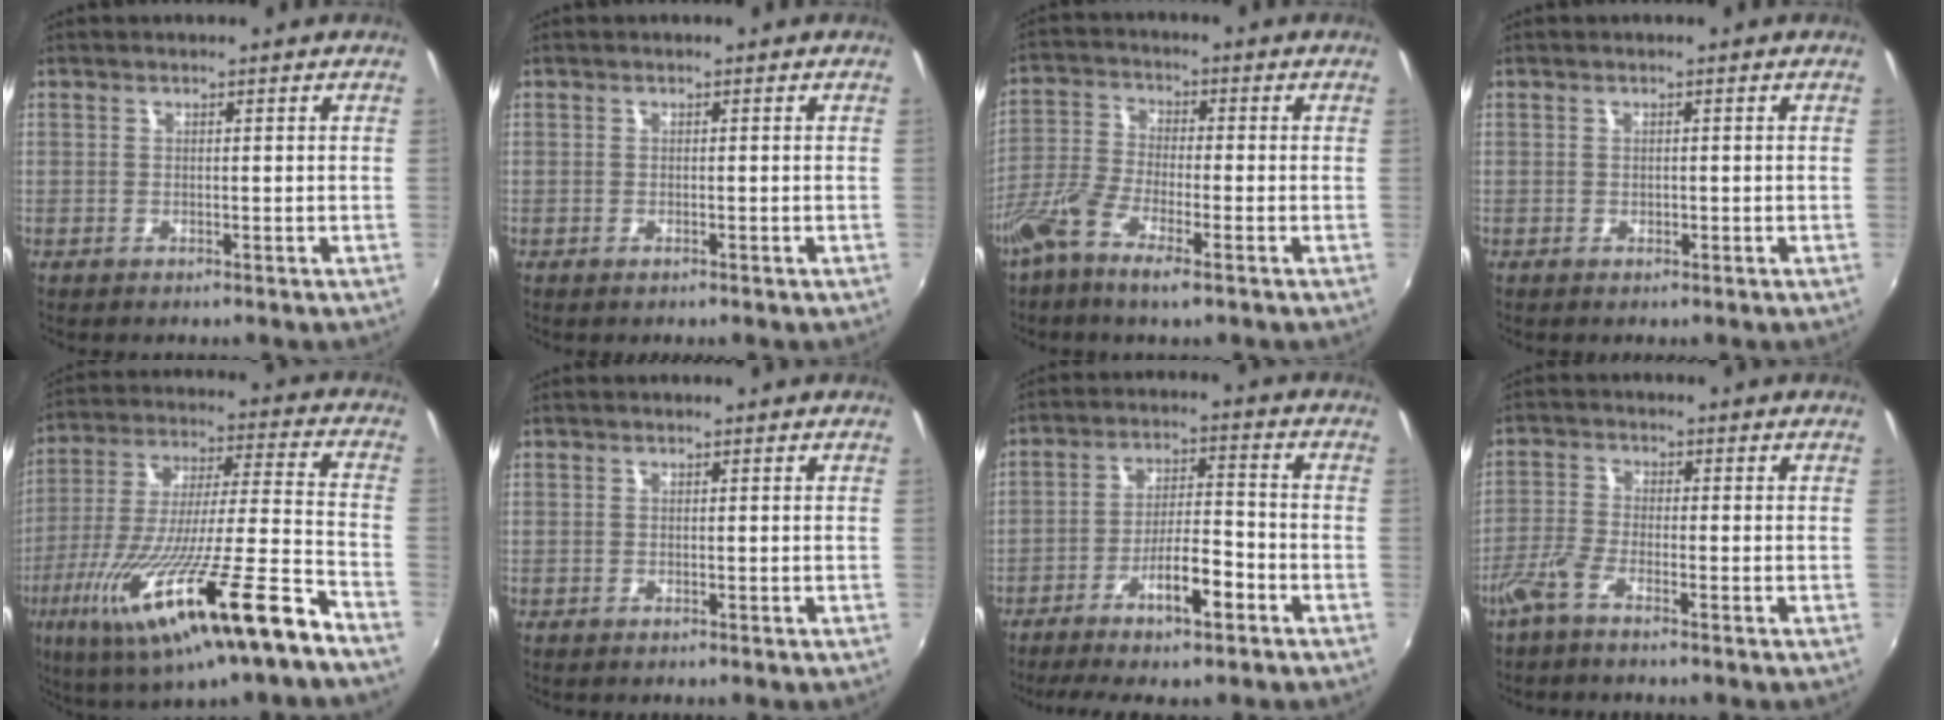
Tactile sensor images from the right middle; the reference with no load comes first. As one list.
[{"total": 0.0}, {"total": 7.7, "force": [-4.8, 1.7, 5.8], "torque": [-0.130, -0.007, -0.102]}, {"total": 0.0}, {"total": 24.2, "force": [-13.7, 1.6, 19.9], "torque": [-0.349, -0.067, -0.229]}, {"total": 0.0}, {"total": 9.2, "force": [-5.5, 1.4, 7.2], "torque": [-0.142, 0.005, -0.093]}, {"total": 3.9, "force": [-2.9, 0.6, 2.5], "torque": [-0.068, -0.001, -0.062]}]